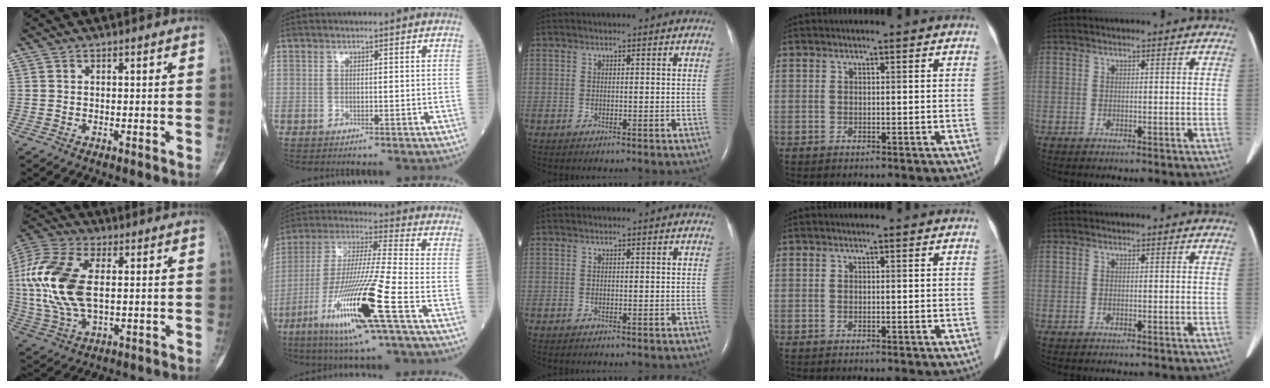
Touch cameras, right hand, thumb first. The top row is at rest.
{"thumb": {"total": 18.0, "force": [1.8, 9.8, 14.9], "torque": [-0.333, 0.003, 0.034]}, "index": {"total": 19.1, "force": [-8.3, -0.1, 17.2], "torque": [-0.363, -0.034, -0.158]}}